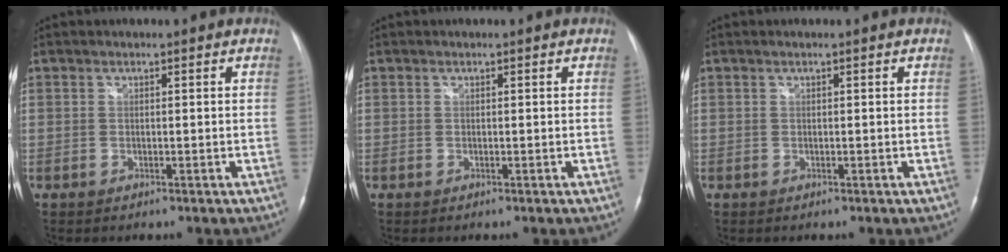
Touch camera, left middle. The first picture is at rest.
{"total": 0.0}
{"total": 0.0}